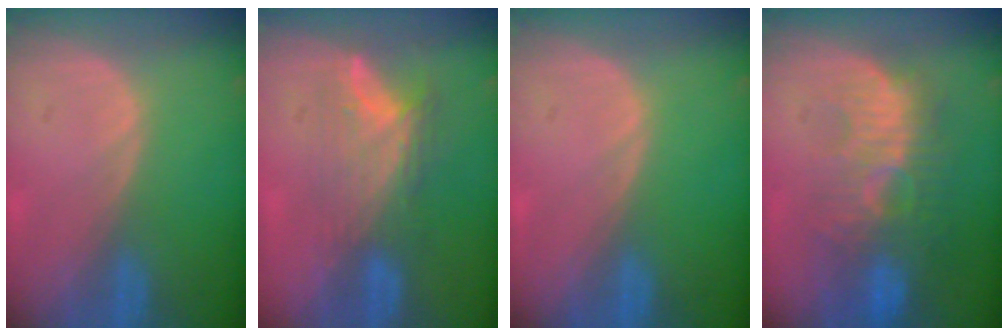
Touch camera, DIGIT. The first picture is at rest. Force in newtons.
{"total": 8.2, "press": 6.8, "slide": 4.7}
{"total": 0.0}
{"total": 10.5, "press": 9.5, "slide": 4.5}